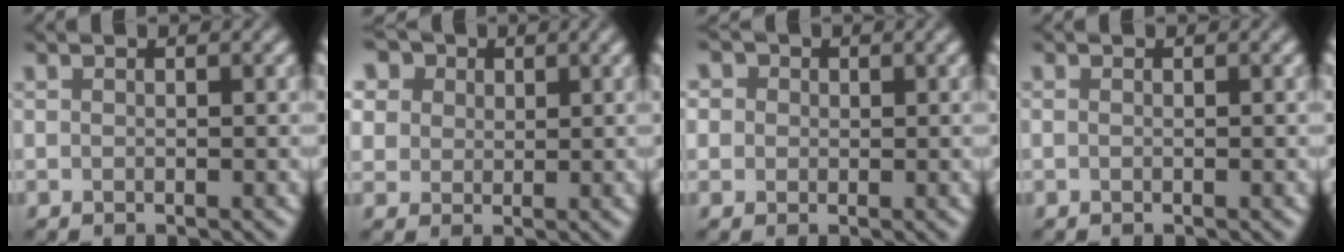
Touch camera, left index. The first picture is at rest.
{"total": 10.6, "force": [5.7, 7.6, 4.9], "torque": [-0.117, 0.032, 0.076]}
{"total": 4.8, "force": [2.3, 3.7, 2.1], "torque": [-0.042, 0.020, 0.013]}
{"total": 0.0}